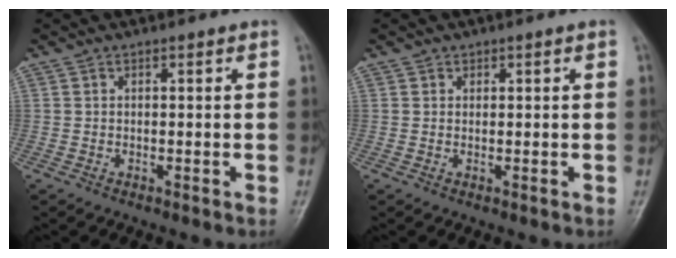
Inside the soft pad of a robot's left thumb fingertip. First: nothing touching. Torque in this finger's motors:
{"motor_torque": [0.02, 0.09, 0.14, -0.01, 0.00]}